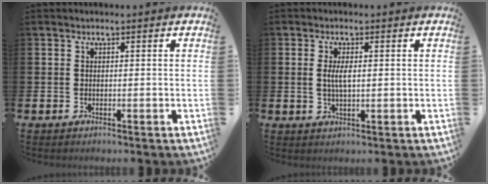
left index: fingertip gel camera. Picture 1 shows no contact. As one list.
[{"total": 3.0, "force": [0.6, 1.0, 2.7], "torque": [-0.050, 0.002, 0.006]}]